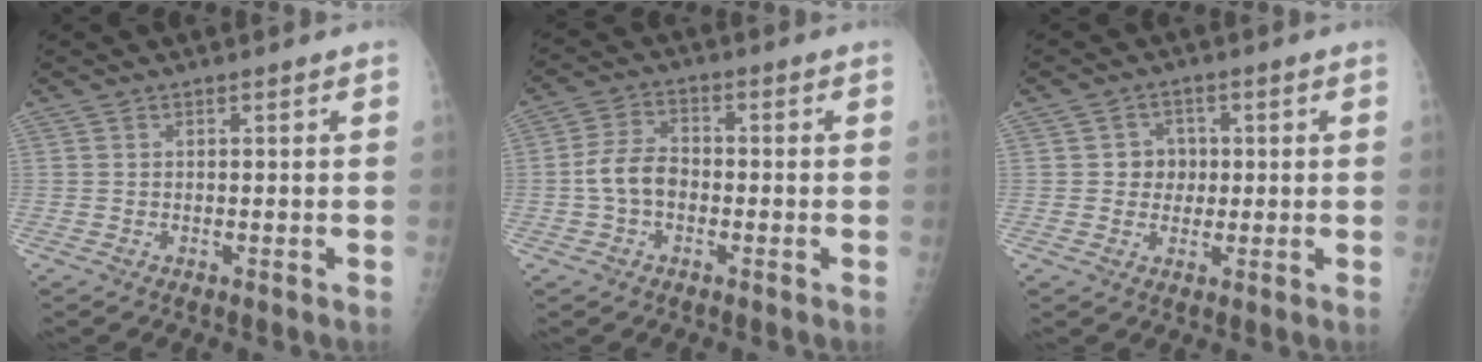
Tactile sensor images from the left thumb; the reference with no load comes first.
{"total": 6.5, "force": [-1.3, 4.5, 4.5], "torque": [-0.080, 0.022, -0.031]}
{"total": 4.2, "force": [0.4, 3.9, 1.6], "torque": [0.006, 0.007, 0.002]}